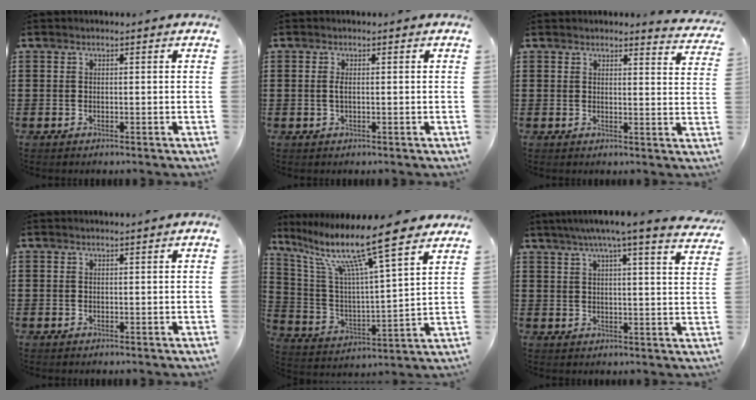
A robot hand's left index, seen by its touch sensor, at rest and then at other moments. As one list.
[{"total": 0.9, "force": [0.0, 0.2, 0.9], "torque": [-0.020, -0.001, -0.001]}, {"total": 2.6, "force": [2.5, 0.3, 0.3], "torque": [-0.008, -0.013, 0.045]}, {"total": 0.0}, {"total": 13.0, "force": [9.8, 0.8, 8.5], "torque": [-0.191, -0.054, 0.159]}, {"total": 6.0, "force": [4.8, -0.2, 3.6], "torque": [-0.076, -0.022, 0.078]}]